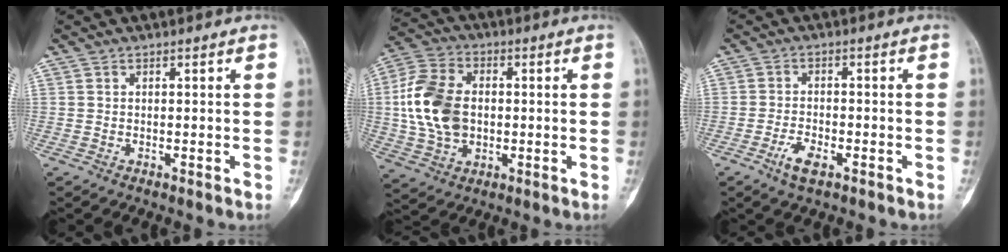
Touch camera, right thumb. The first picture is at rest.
{"total": 14.3, "force": [0.4, 10.3, 10.0], "torque": [-0.190, 0.013, 0.007]}
{"total": 4.3, "force": [-2.4, 1.8, 3.1], "torque": [-0.058, 0.009, -0.044]}